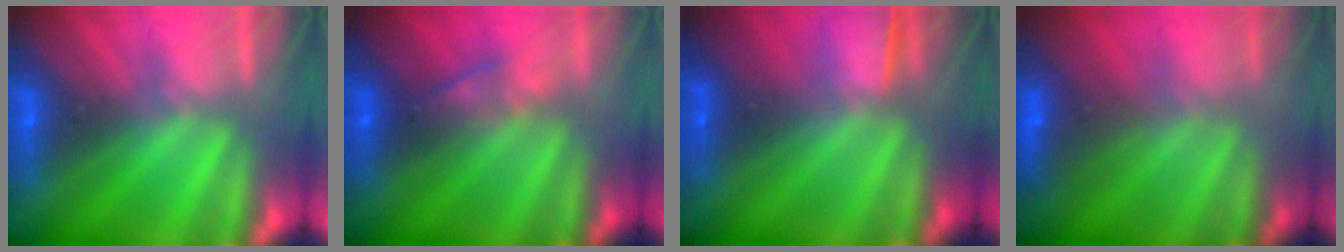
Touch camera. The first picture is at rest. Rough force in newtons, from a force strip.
{"total": 2.4}
{"total": 1.4}
{"total": 2.8}